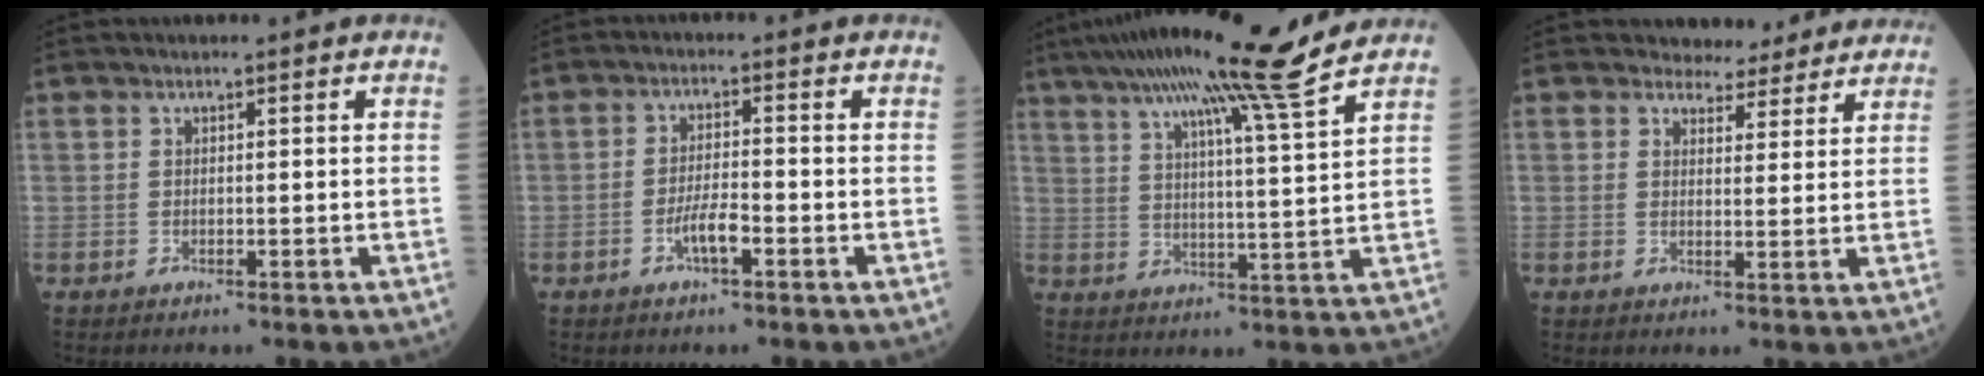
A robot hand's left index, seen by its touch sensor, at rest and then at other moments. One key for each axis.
{"total": 3.7, "fx": -1.8, "fy": 0.7, "fz": 3.1, "tx": -0.063, "ty": 0.002, "tz": -0.036}
{"total": 16.5, "fx": 13.4, "fy": -1.3, "fz": 9.5, "tx": -0.161, "ty": 0.005, "tz": 0.191}
{"total": 6.4, "fx": 5.9, "fy": 2.4, "fz": 0.5, "tx": 0.003, "ty": 0.002, "tz": 0.060}